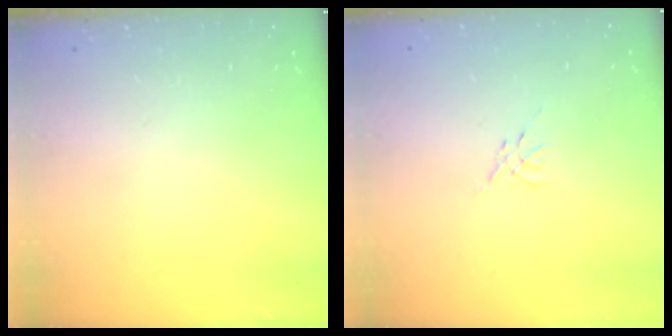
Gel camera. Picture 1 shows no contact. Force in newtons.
{"total": 0.5, "press": 0.4, "slide": 0.3}